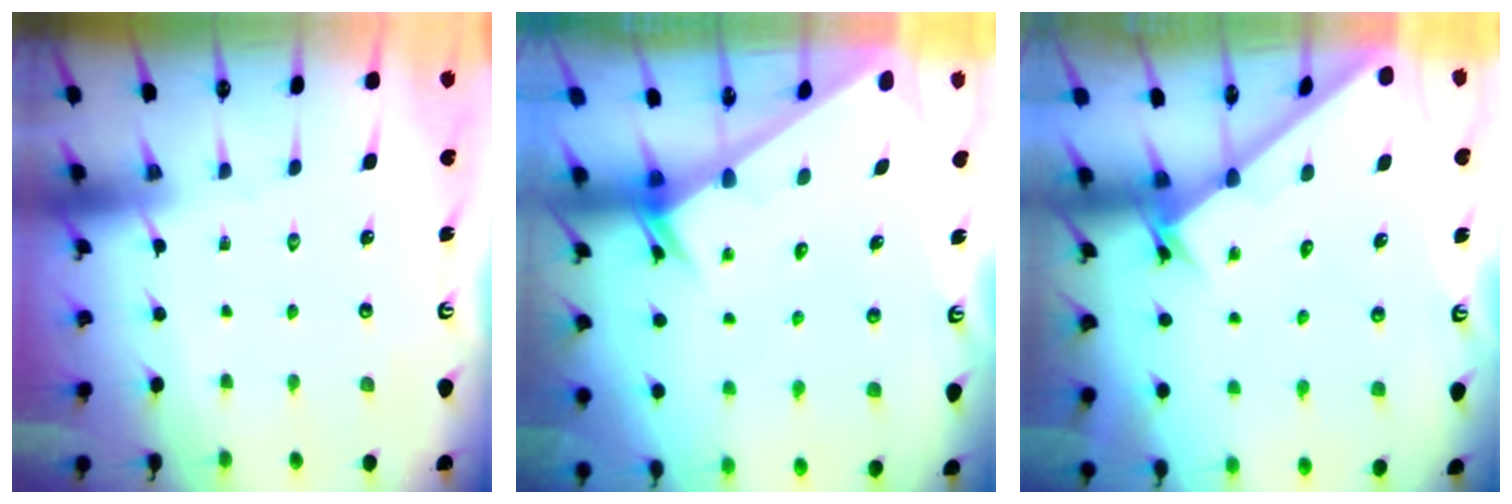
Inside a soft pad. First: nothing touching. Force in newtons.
{"total": 2.5, "press": 2.5, "slide": 0.1}
{"total": 2.2, "press": 2.2, "slide": 0.2}